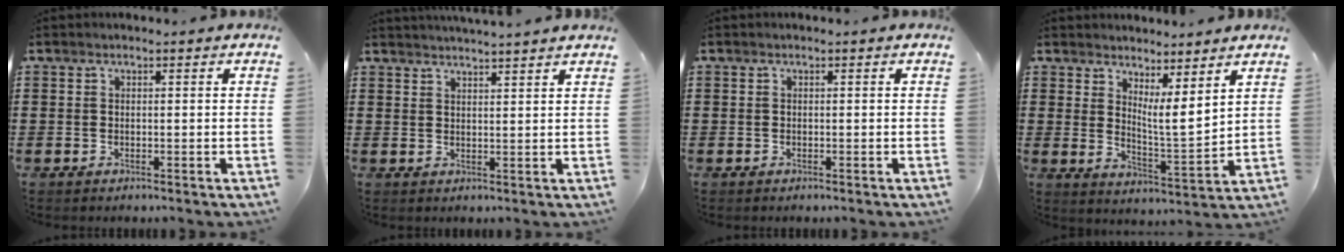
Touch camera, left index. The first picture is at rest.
{"total": 2.5, "force": [2.4, -0.6, 0.1], "torque": [-0.008, -0.011, 0.045]}
{"total": 0.0}
{"total": 5.3, "force": [4.3, 0.7, 3.0], "torque": [-0.056, -0.035, 0.073]}